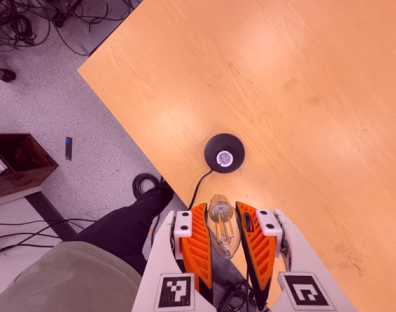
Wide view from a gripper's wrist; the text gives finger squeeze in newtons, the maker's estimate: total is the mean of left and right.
{"total": 21.9, "left": 24.5, "right": 19.3}